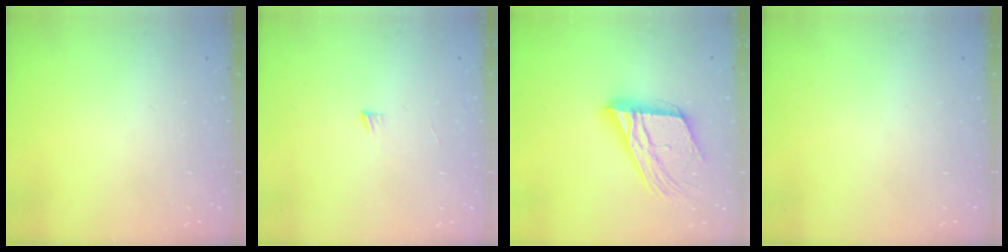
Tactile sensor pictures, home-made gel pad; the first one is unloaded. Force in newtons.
{"total": 3.1, "press": 3.1, "slide": 0.4}
{"total": 19.6, "press": 19.4, "slide": 2.8}
{"total": 0.0}